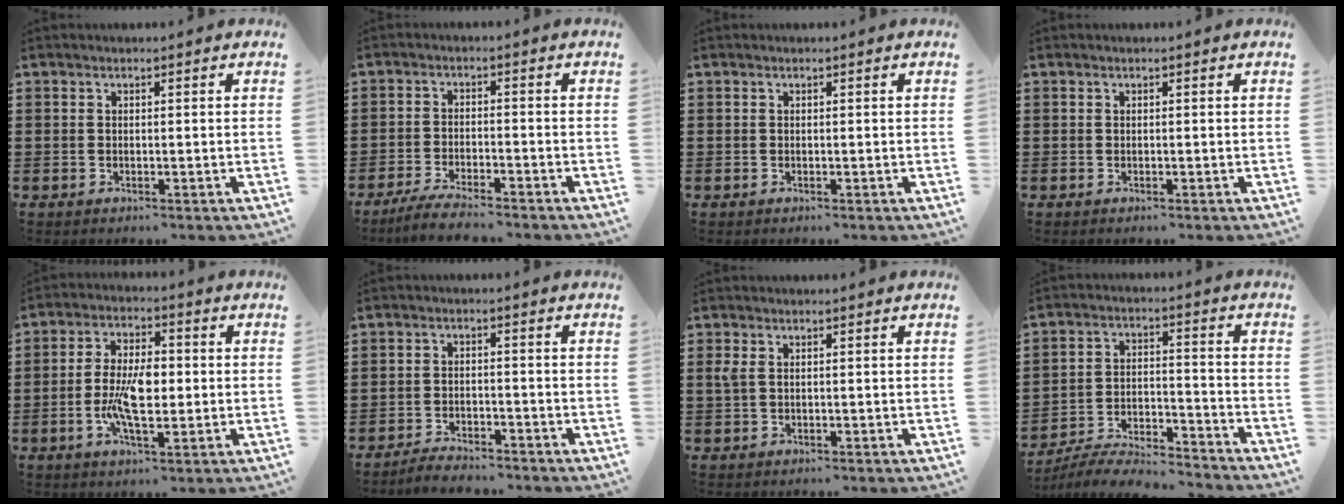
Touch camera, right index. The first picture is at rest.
{"total": 3.9, "force": [-3.6, 0.0, 1.6], "torque": [-0.035, -0.002, -0.070]}
{"total": 0.0}
{"total": 0.0}
{"total": 7.9, "force": [-1.0, 3.5, 7.0], "torque": [-0.151, 0.000, -0.025]}
{"total": 2.6, "force": [-2.6, 0.2, 0.0], "torque": [-0.008, 0.002, -0.055]}
{"total": 1.7, "force": [0.4, 0.8, 1.4], "torque": [-0.045, 0.001, 0.001]}
{"total": 6.7, "force": [-6.4, 0.5, 1.7], "torque": [-0.035, 0.006, -0.127]}